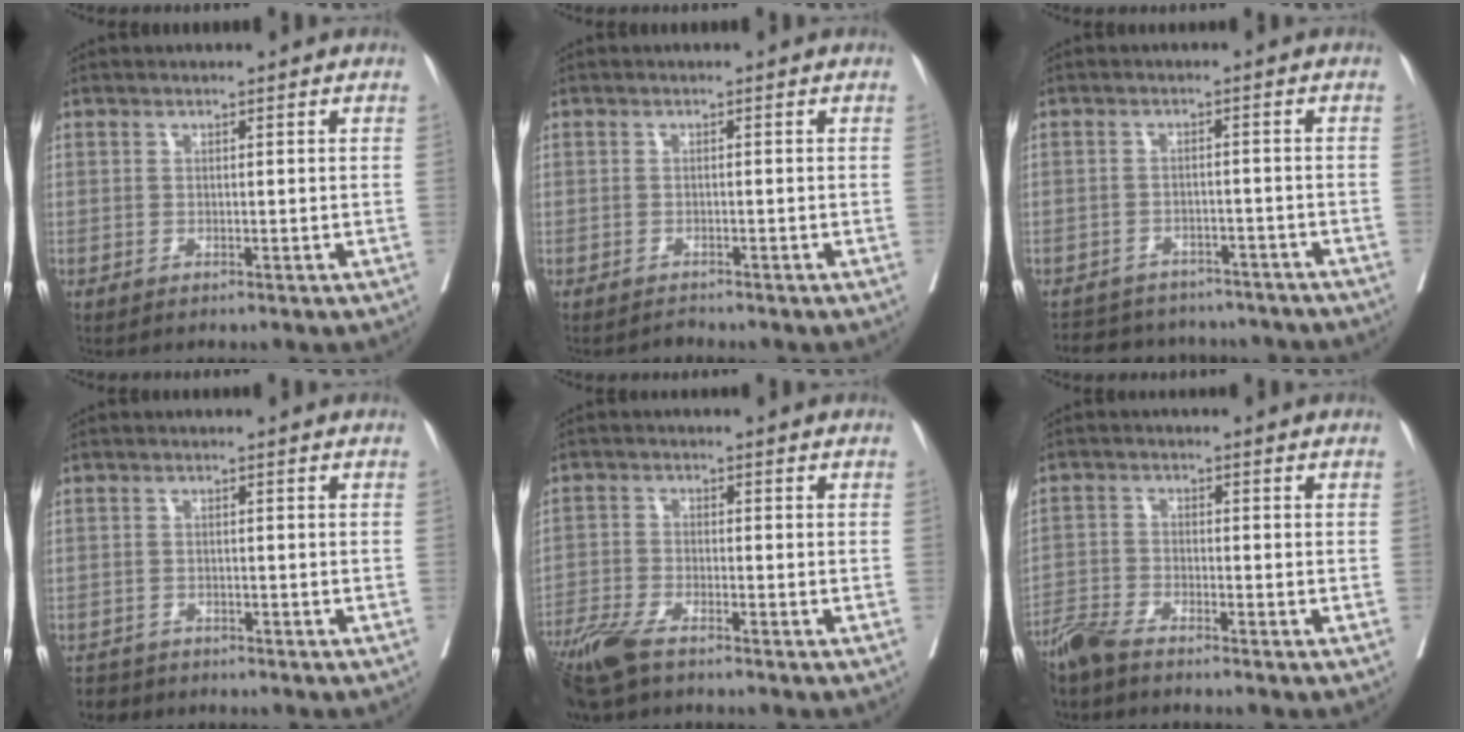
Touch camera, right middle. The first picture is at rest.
{"total": 0.9, "force": [-0.8, 0.1, -0.4], "torque": [0.006, -0.005, -0.015]}
{"total": 13.7, "force": [-12.3, 5.1, 3.1], "torque": [-0.059, 0.017, -0.148]}
{"total": 3.4, "force": [-3.1, 1.4, -0.3], "torque": [0.003, -0.002, -0.053]}
{"total": 7.5, "force": [-5.9, 1.5, 4.4], "torque": [-0.089, -0.019, -0.113]}
{"total": 4.9, "force": [-4.4, 0.4, 2.1], "torque": [-0.039, -0.015, -0.090]}